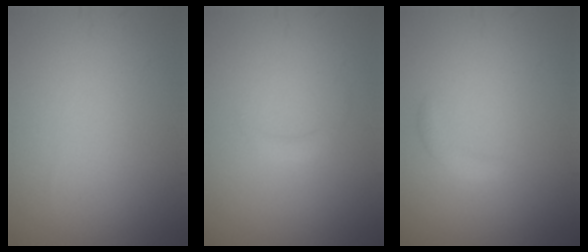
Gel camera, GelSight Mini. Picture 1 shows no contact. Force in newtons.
{"total": 0.8, "press": 0.8, "slide": 0.0}
{"total": 1.1, "press": 1.1, "slide": 0.1}